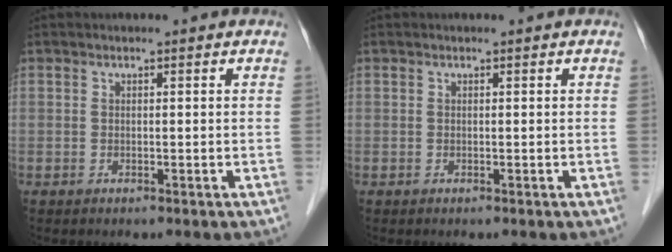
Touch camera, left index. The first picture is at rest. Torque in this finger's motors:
{"motor_torque": [0.04, 0.04, -0.01, 0.00]}